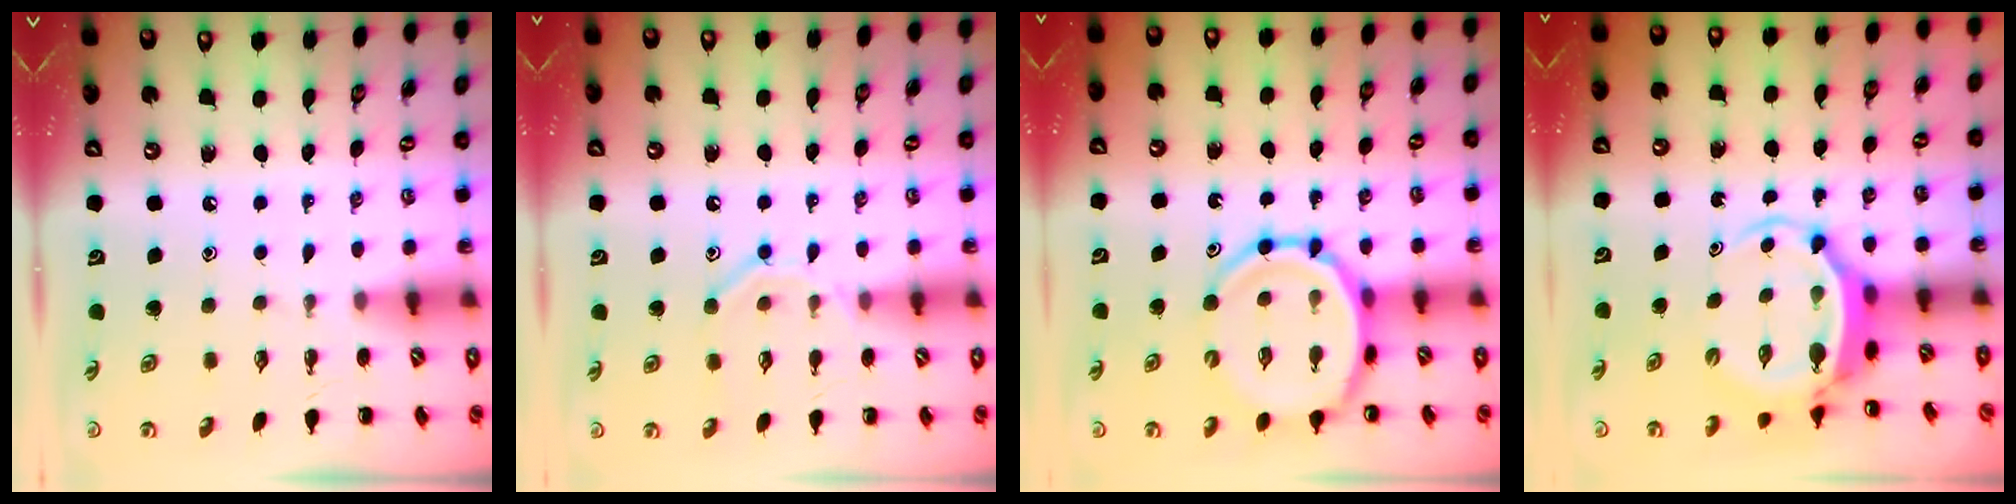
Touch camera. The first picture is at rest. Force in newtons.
{"total": 9.8, "press": 9.8, "slide": 1.3}
{"total": 12.5, "press": 11.9, "slide": 3.9}
{"total": 5.1, "press": 5.0, "slide": 1.0}